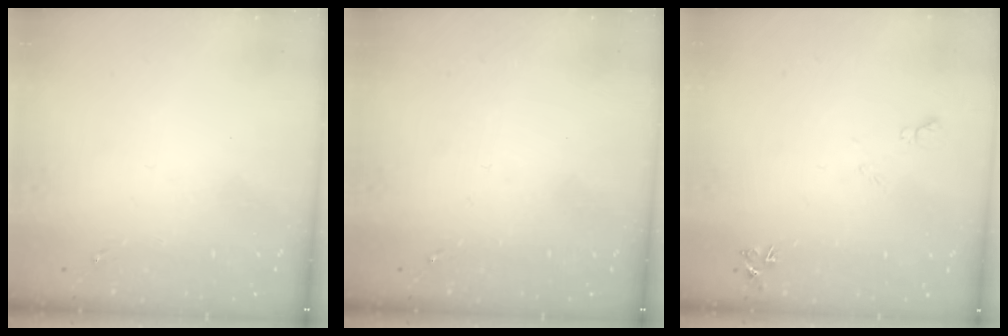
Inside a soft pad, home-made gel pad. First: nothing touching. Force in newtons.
{"total": 0.0}
{"total": 5.2, "press": 5.1, "slide": 1.0}